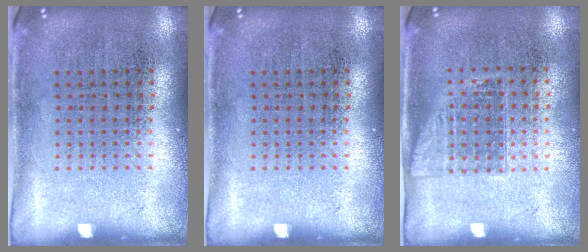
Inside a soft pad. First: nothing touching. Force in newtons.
{"total": 0.0}
{"total": 1.1, "press": 0.9, "slide": 0.6}